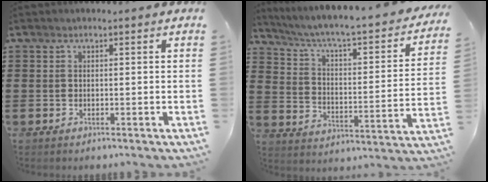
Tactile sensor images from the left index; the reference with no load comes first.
{"total": 4.0, "force": [2.9, 0.3, 2.8], "torque": [-0.069, -0.039, 0.037]}